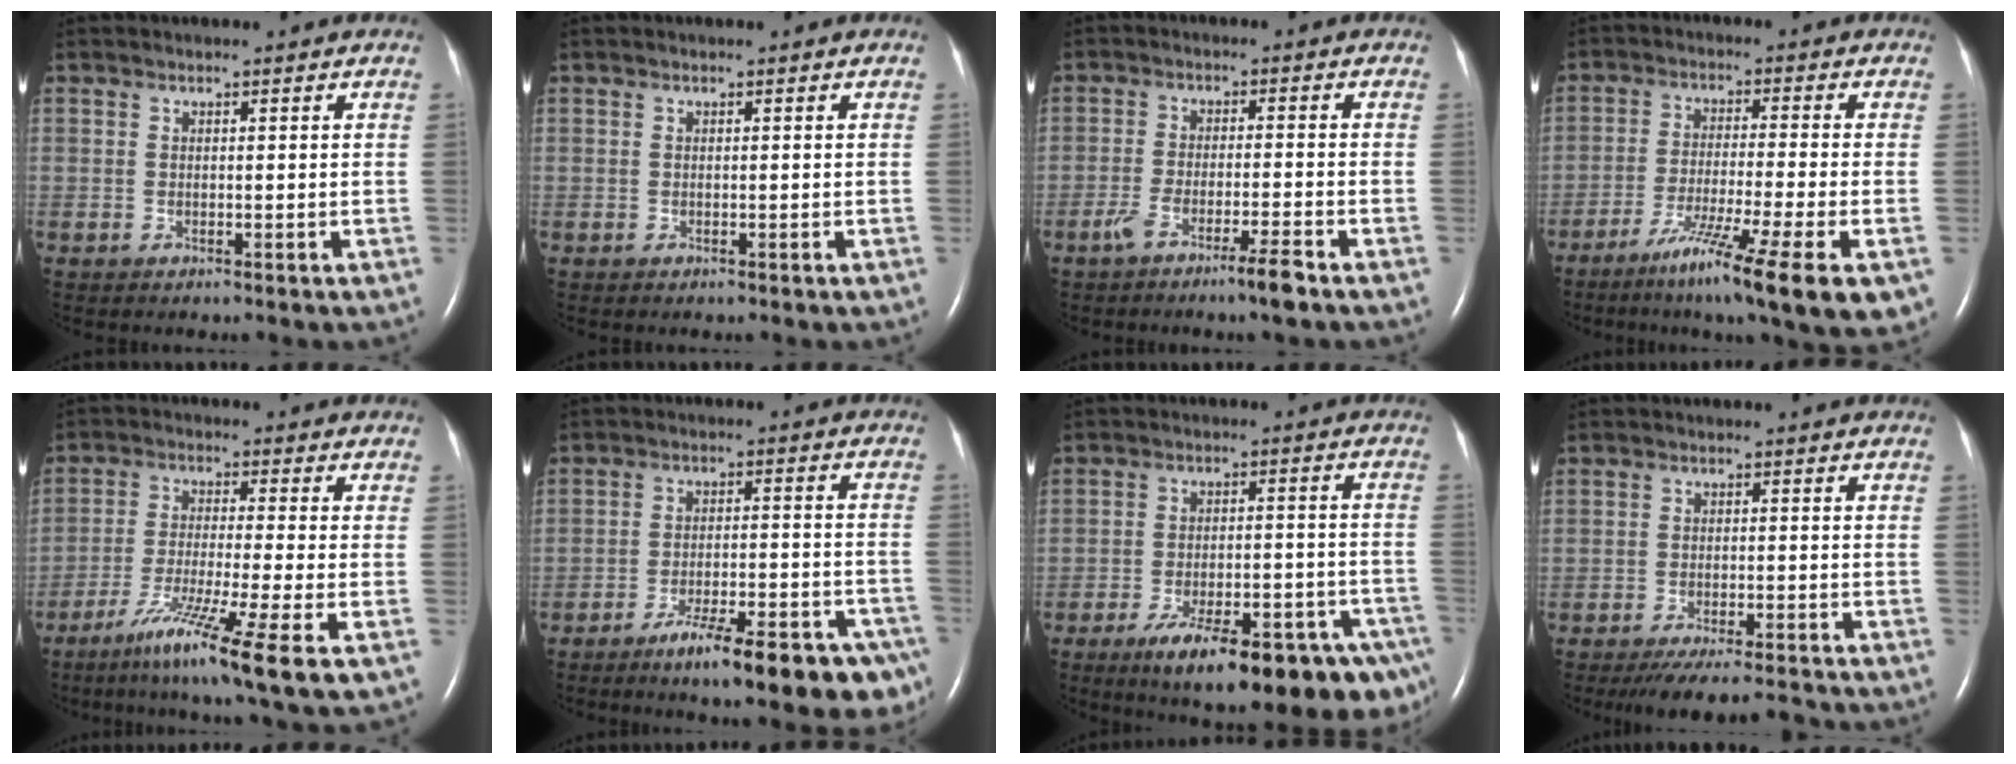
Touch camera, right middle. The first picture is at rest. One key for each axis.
{"total": 0.0}
{"total": 5.1, "fx": -3.6, "fy": -0.3, "fz": 3.6, "tx": -0.073, "ty": -0.005, "tz": -0.068}
{"total": 14.7, "fx": -8.1, "fy": -0.2, "fz": 12.3, "tx": -0.165, "ty": -0.038, "tz": -0.128}
{"total": 12.4, "fx": -6.8, "fy": -1.1, "fz": 10.4, "tx": -0.190, "ty": -0.041, "tz": -0.116}
{"total": 15.1, "fx": -10.2, "fy": 2.9, "fz": 10.8, "tx": -0.096, "ty": 0.009, "tz": -0.147}
{"total": 20.0, "fx": -12.9, "fy": 5.0, "fz": 14.5, "tx": -0.140, "ty": 0.009, "tz": -0.178}
{"total": 8.0, "fx": -7.4, "fy": 0.4, "fz": 2.9, "tx": -0.042, "ty": -0.010, "tz": -0.111}